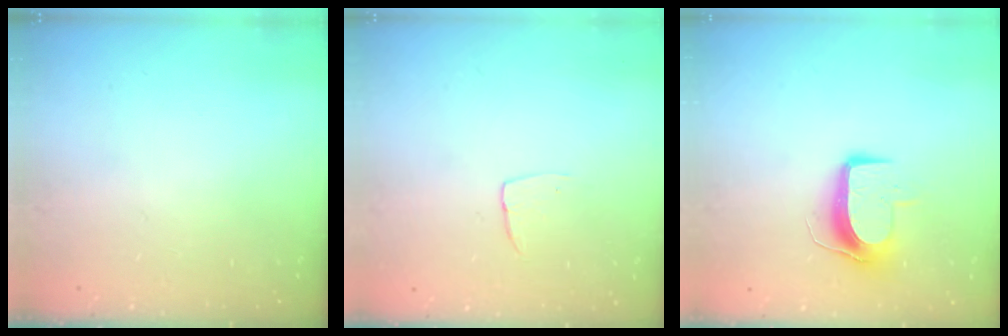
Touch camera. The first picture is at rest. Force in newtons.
{"total": 4.0, "press": 4.0, "slide": 0.2}
{"total": 9.2, "press": 9.2, "slide": 0.3}